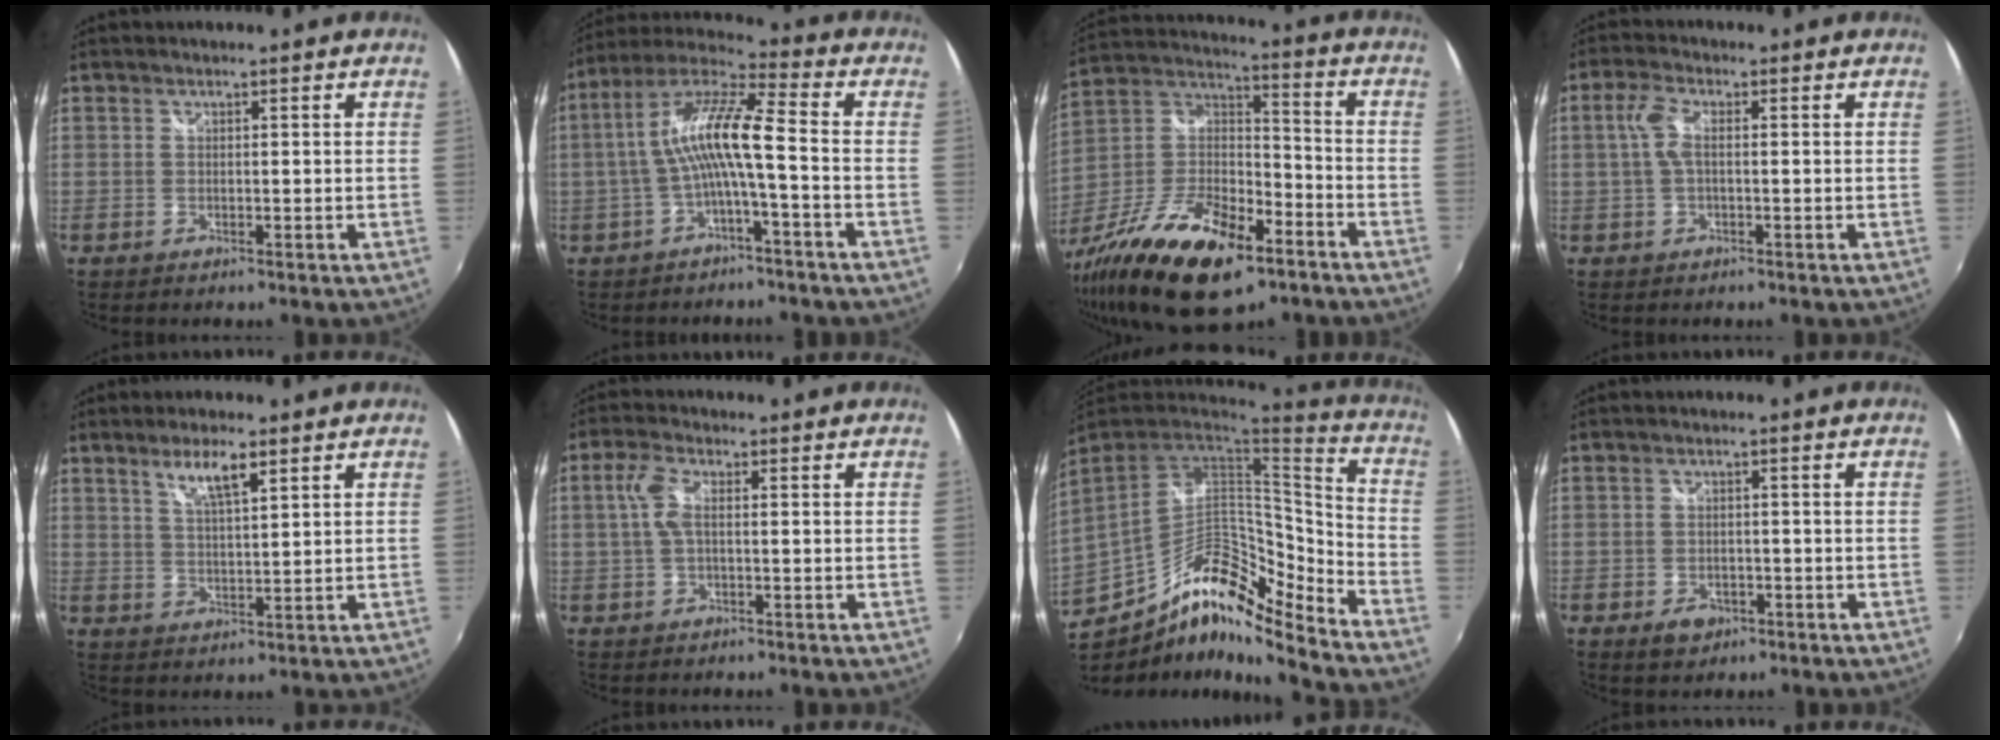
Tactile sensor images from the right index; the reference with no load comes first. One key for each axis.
{"total": 11.1, "fx": -2.0, "fy": 1.2, "fz": 10.9, "tx": -0.220, "ty": 0.018, "tz": -0.035}
{"total": 24.7, "fx": -13.5, "fy": 10.6, "fz": 17.8, "tx": -0.347, "ty": -0.032, "tz": -0.229}
{"total": 4.0, "fx": 0.1, "fy": 1.4, "fz": 3.8, "tx": -0.081, "ty": 0.007, "tz": 0.006}
{"total": 5.6, "fx": 3.3, "fy": 1.0, "fz": 4.4, "tx": -0.079, "ty": 0.000, "tz": 0.061}
{"total": 4.3, "fx": 0.3, "fy": 1.6, "fz": 3.9, "tx": -0.085, "ty": 0.007, "tz": 0.009}
{"total": 17.9, "fx": -11.5, "fy": 6.2, "fz": 12.2, "tx": -0.244, "ty": -0.008, "tz": -0.209}
{"total": 3.7, "fx": -2.0, "fy": 2.7, "fz": 1.6, "tx": -0.036, "ty": -0.003, "tz": -0.025}